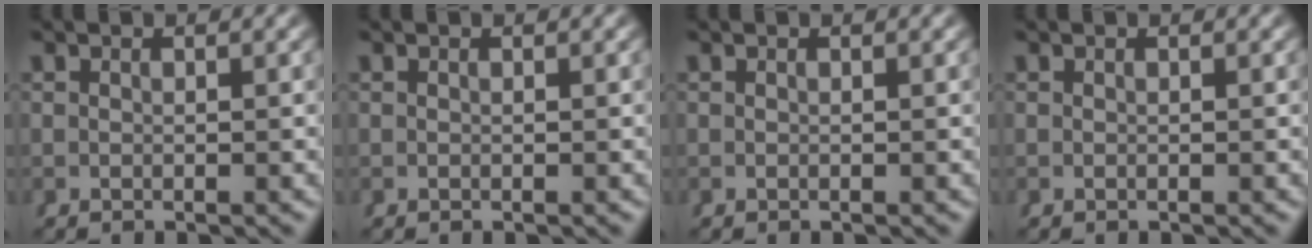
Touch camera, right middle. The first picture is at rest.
{"total": 0.0}
{"total": 0.0}
{"total": 0.0}